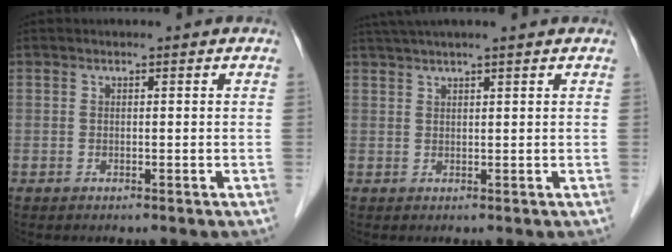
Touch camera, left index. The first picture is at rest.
{"total": 6.5, "force": [5.3, -0.6, 3.6], "torque": [-0.056, 0.040, 0.084]}